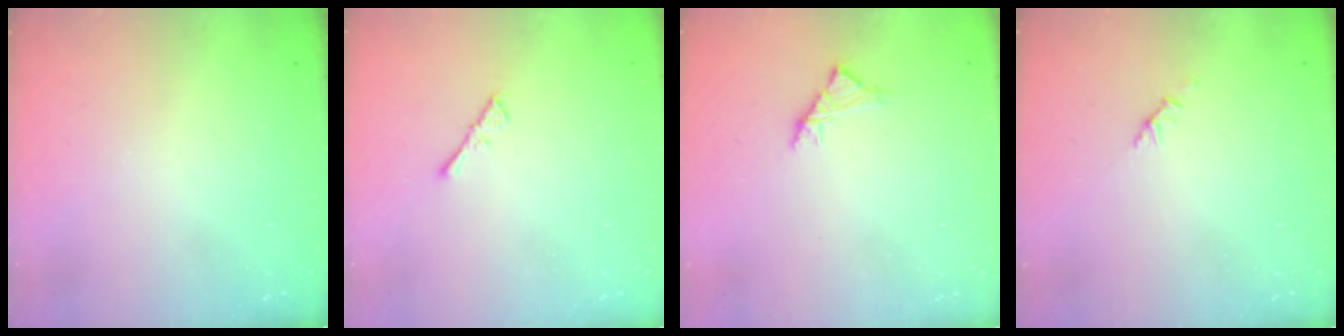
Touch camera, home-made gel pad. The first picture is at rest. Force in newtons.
{"total": 2.2, "press": 2.1, "slide": 0.5}
{"total": 2.8, "press": 2.6, "slide": 0.8}
{"total": 1.9, "press": 1.8, "slide": 0.6}